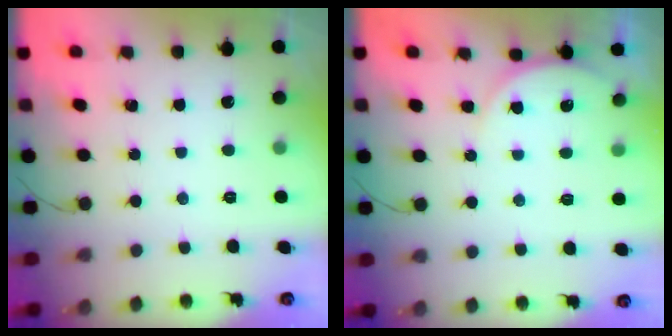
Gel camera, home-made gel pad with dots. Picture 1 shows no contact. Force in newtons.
{"total": 4.8, "press": 4.8, "slide": 0.6}